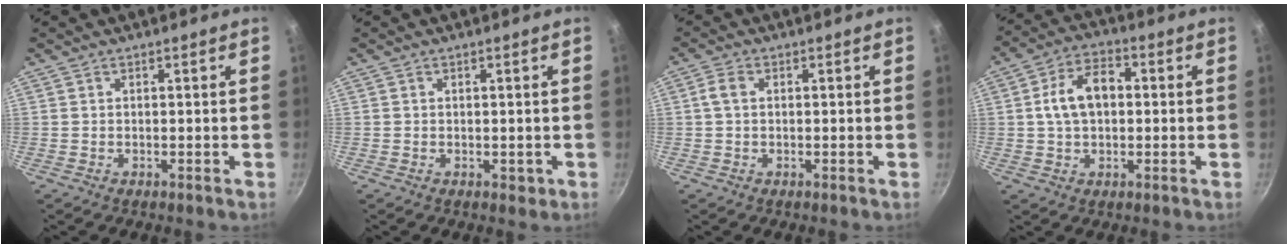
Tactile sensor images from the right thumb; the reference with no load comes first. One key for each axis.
{"total": 1.3, "fx": 0.0, "fy": 1.2, "fz": 0.6, "tx": -0.001, "ty": 0.001, "tz": 0.000}
{"total": 2.7, "fx": 0.4, "fy": 1.8, "fz": 1.9, "tx": -0.041, "ty": 0.008, "tz": 0.004}
{"total": 9.6, "fx": 0.9, "fy": 6.4, "fz": 7.1, "tx": -0.104, "ty": 0.025, "tz": 0.007}